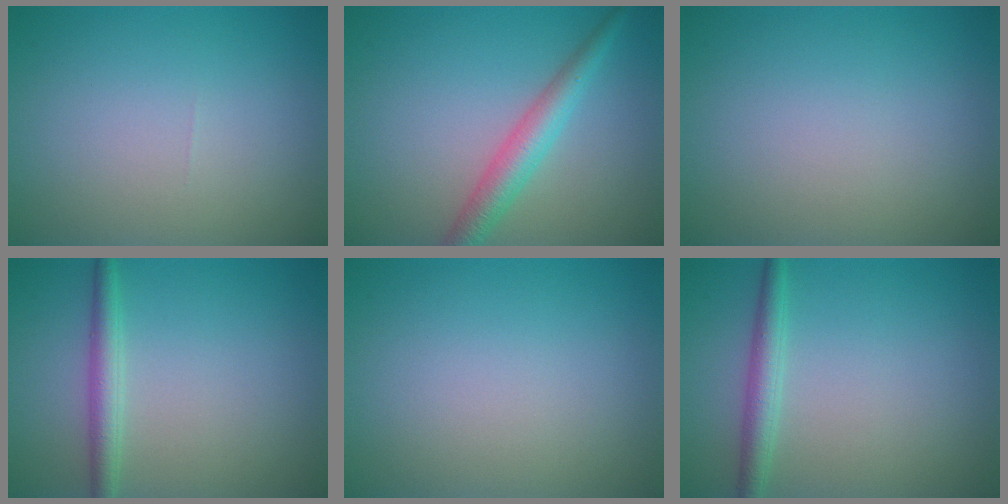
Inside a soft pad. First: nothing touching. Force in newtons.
{"total": 3.4, "press": 3.4, "slide": 0.0}
{"total": 0.0}
{"total": 2.4, "press": 2.4, "slide": 0.1}
{"total": 0.0}
{"total": 2.3, "press": 2.3, "slide": 0.1}